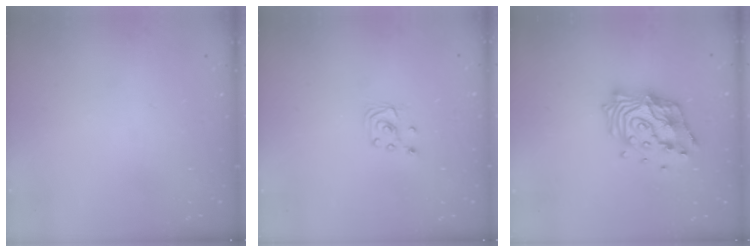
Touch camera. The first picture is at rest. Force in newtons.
{"total": 3.2, "press": 3.2, "slide": 0.2}
{"total": 16.3, "press": 16.3, "slide": 1.3}